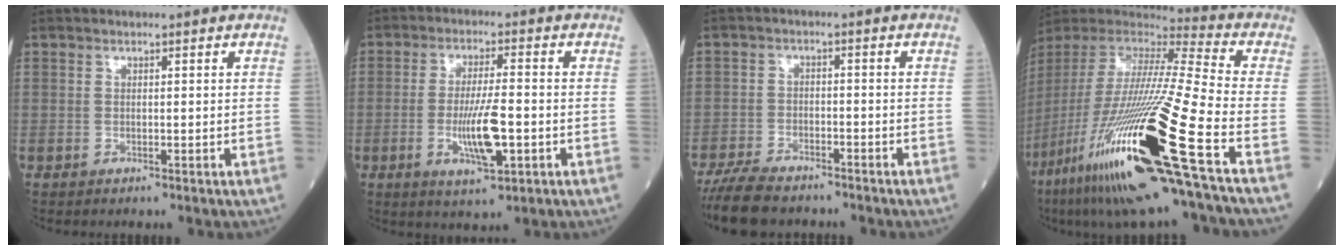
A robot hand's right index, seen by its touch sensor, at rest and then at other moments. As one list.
[{"total": 8.7, "force": [-2.2, 1.9, 8.2], "torque": [-0.155, -0.006, -0.035]}, {"total": 10.0, "force": [-8.4, 3.6, 4.1], "torque": [-0.083, -0.016, -0.141]}, {"total": 35.6, "force": [-15.1, 2.9, 32.2], "torque": [-0.638, -0.081, -0.283]}]